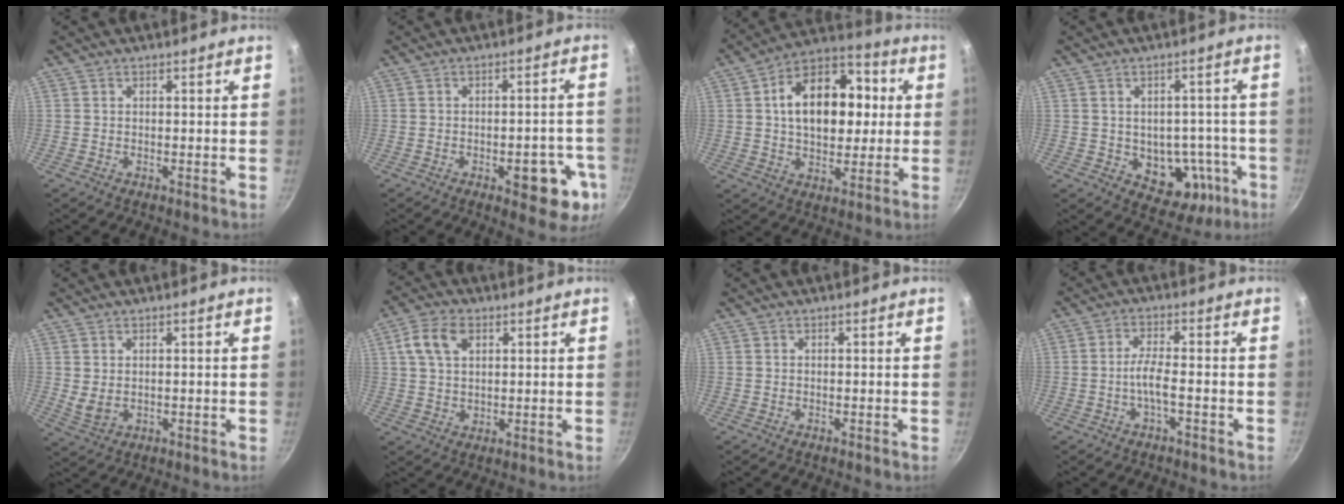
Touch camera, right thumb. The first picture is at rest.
{"total": 10.2, "force": [-4.2, 4.1, 8.3], "torque": [-0.072, 0.028, -0.044]}
{"total": 18.6, "force": [2.8, 11.7, 14.2], "torque": [-0.184, 0.024, 0.040]}
{"total": 10.9, "force": [-3.2, 7.8, 6.8], "torque": [-0.050, 0.027, -0.025]}
{"total": 3.0, "force": [0.5, 1.9, 2.2], "torque": [-0.044, -0.006, 0.021]}
{"total": 7.9, "force": [2.9, 5.1, 5.3], "torque": [-0.093, 0.000, 0.053]}
{"total": 0.0}
{"total": 3.7, "force": [-1.2, 1.0, 3.3], "torque": [-0.069, 0.017, -0.024]}